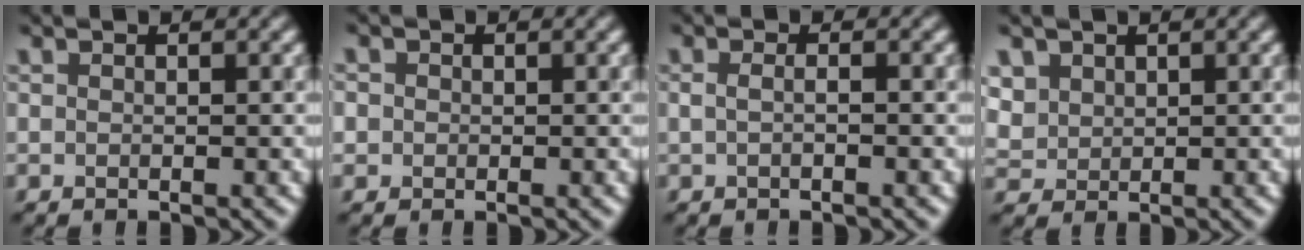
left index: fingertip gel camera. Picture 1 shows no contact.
{"total": 1.2, "force": [-0.5, -0.2, -1.1], "torque": [0.007, 0.001, 0.010]}
{"total": 0.6, "force": [-0.5, -0.2, 0.2], "torque": [-0.010, -0.007, -0.003]}
{"total": 1.0, "force": [0.6, 0.6, -0.6], "torque": [-0.015, -0.003, 0.045]}